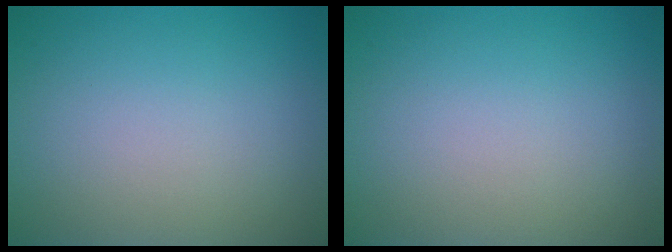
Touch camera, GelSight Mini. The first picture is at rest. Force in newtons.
{"total": 0.0}